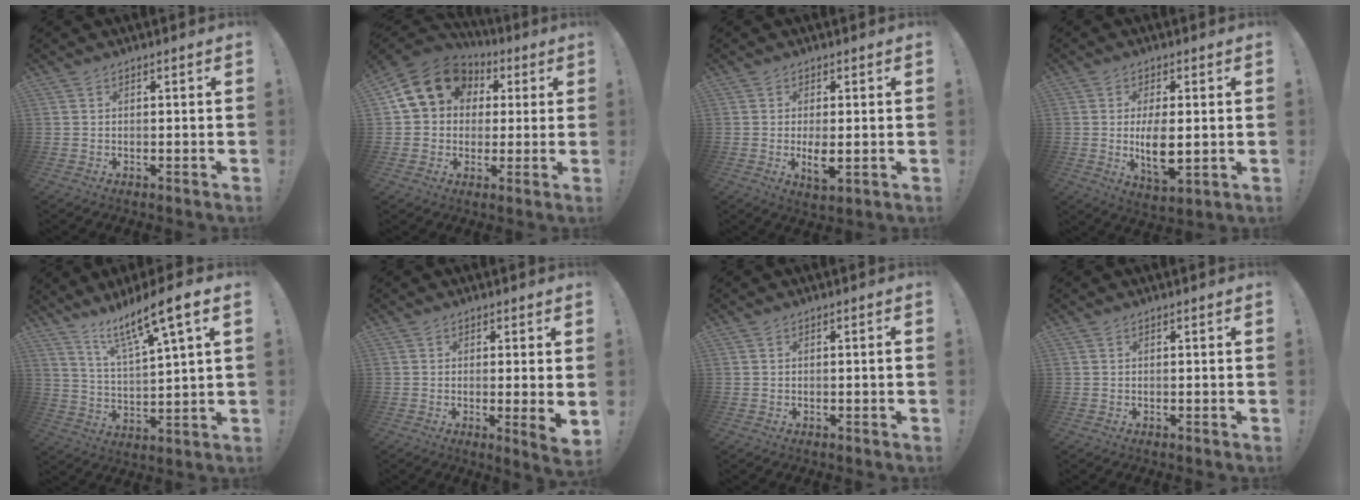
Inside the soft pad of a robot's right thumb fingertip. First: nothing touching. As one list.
[{"total": 15.2, "force": [5.2, 12.2, 7.5], "torque": [-0.104, -0.012, 0.105]}, {"total": 4.9, "force": [-0.3, 1.8, 4.6], "torque": [-0.075, -0.006, -0.002]}, {"total": 9.4, "force": [-0.2, 4.3, 8.3], "torque": [-0.144, -0.015, -0.003]}, {"total": 12.6, "force": [9.1, 1.1, 8.6], "torque": [-0.147, -0.057, 0.143]}, {"total": 4.6, "force": [0.1, 0.2, 4.5], "torque": [-0.060, -0.011, 0.007]}, {"total": 1.1, "force": [0.0, -0.1, 1.1], "torque": [-0.021, 0.002, -0.001]}, {"total": 0.0}]